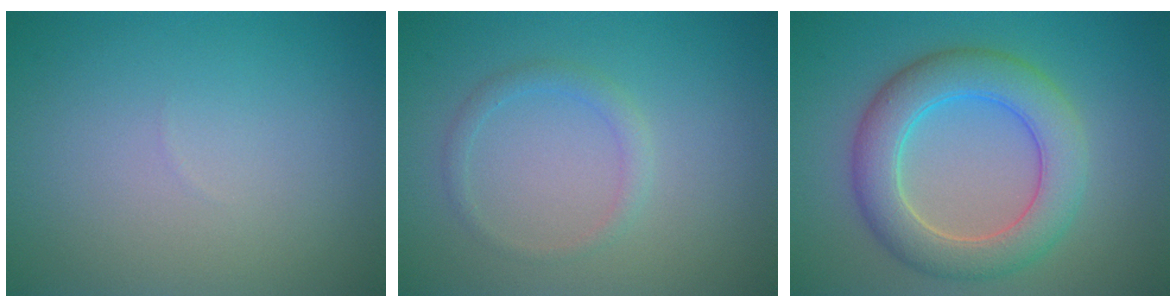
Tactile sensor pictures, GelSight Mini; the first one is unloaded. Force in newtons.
{"total": 1.4, "press": 1.4, "slide": 0.1}
{"total": 6.4, "press": 6.4, "slide": 0.4}